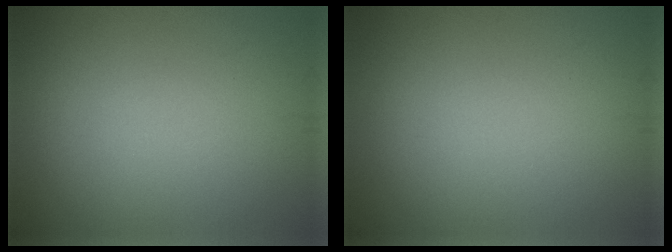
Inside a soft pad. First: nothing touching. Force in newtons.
{"total": 0.0}